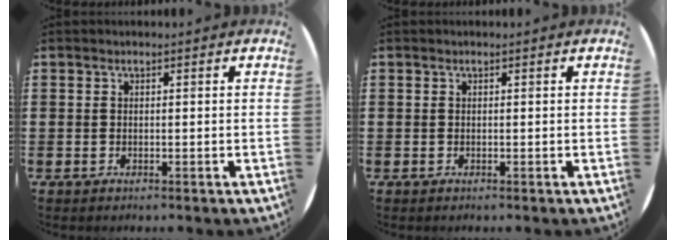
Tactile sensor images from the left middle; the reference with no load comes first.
{"total": 0.0}